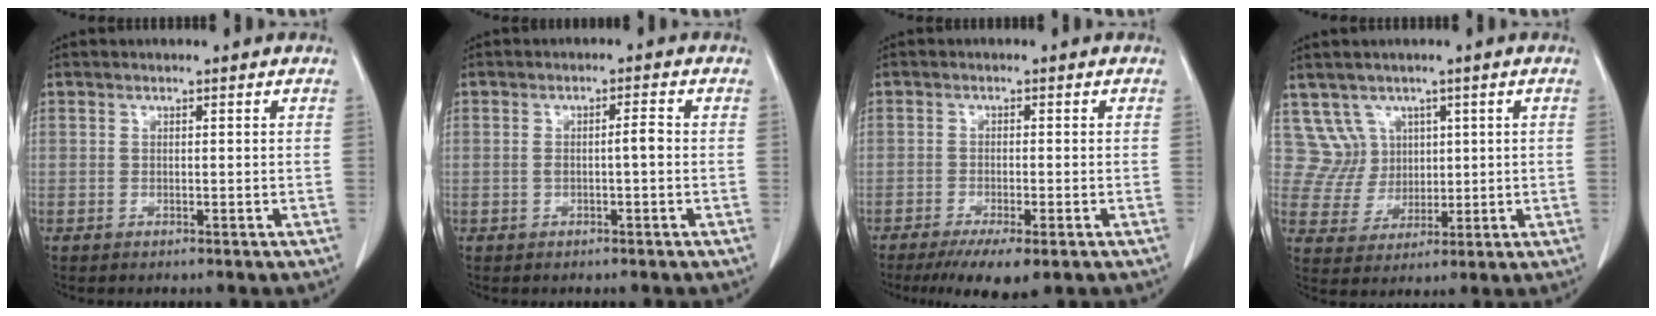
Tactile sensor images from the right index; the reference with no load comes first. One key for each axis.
{"total": 2.4, "fx": -0.2, "fy": 0.3, "fz": 2.4, "tx": -0.045, "ty": 0.007, "tz": 0.000}
{"total": 6.8, "fx": -4.4, "fy": 1.2, "fz": 5.1, "tx": -0.082, "ty": -0.018, "tz": -0.067}
{"total": 6.3, "fx": 3.2, "fy": 5.4, "fz": -0.5, "tx": 0.014, "ty": 0.014, "tz": 0.071}